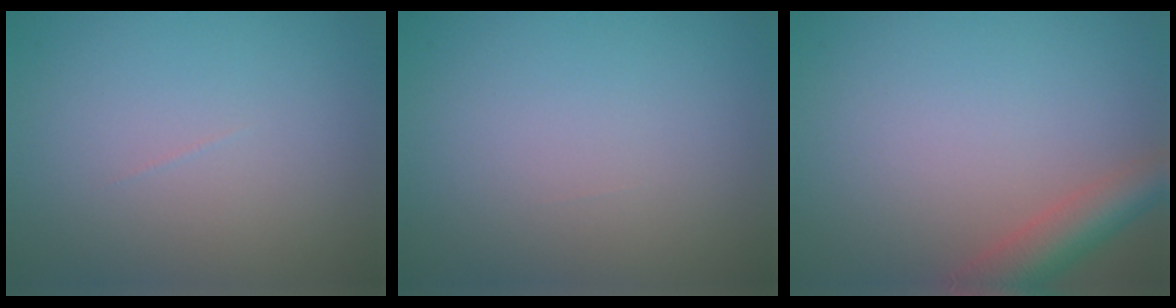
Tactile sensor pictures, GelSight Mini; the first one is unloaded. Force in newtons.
{"total": 0.0}
{"total": 4.8, "press": 4.8, "slide": 0.2}